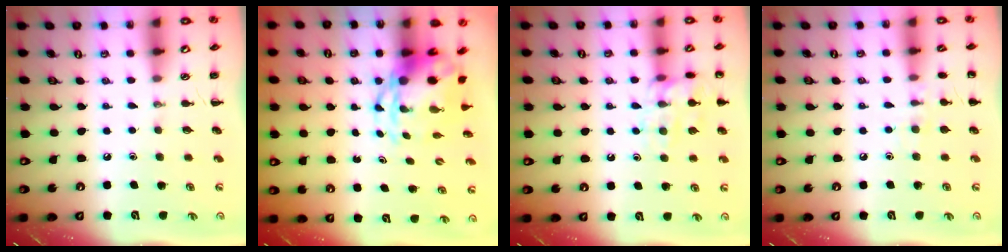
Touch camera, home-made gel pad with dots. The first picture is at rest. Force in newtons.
{"total": 6.0, "press": 5.8, "slide": 1.6}
{"total": 13.3, "press": 13.3, "slide": 0.9}
{"total": 7.9, "press": 7.6, "slide": 2.1}